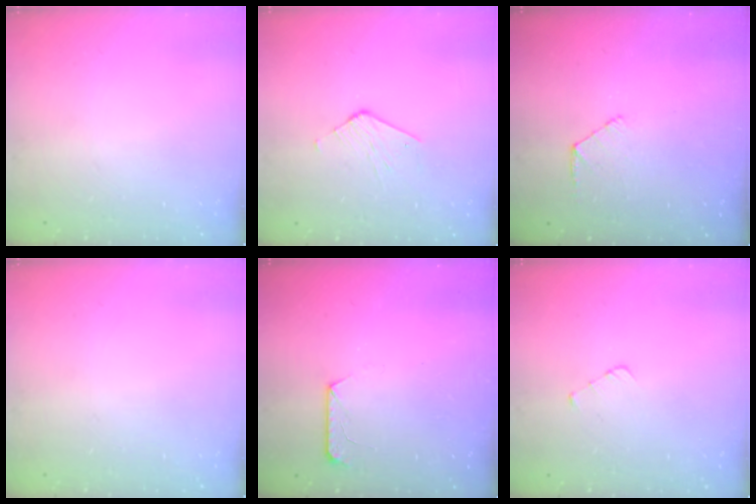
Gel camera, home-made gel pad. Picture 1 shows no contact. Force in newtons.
{"total": 2.8, "press": 2.8, "slide": 0.2}
{"total": 4.2, "press": 4.2, "slide": 0.5}
{"total": 0.0}
{"total": 7.3, "press": 7.3, "slide": 0.7}
{"total": 2.7, "press": 2.7, "slide": 0.3}